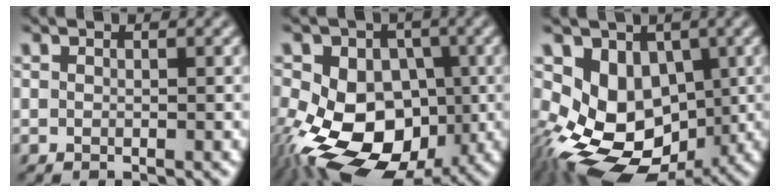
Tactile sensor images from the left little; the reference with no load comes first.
{"total": 15.8, "force": [-5.0, 10.6, 10.6], "torque": [-0.165, -0.005, -0.095]}
{"total": 9.8, "force": [-2.2, 7.0, 6.5], "torque": [-0.099, -0.013, -0.041]}